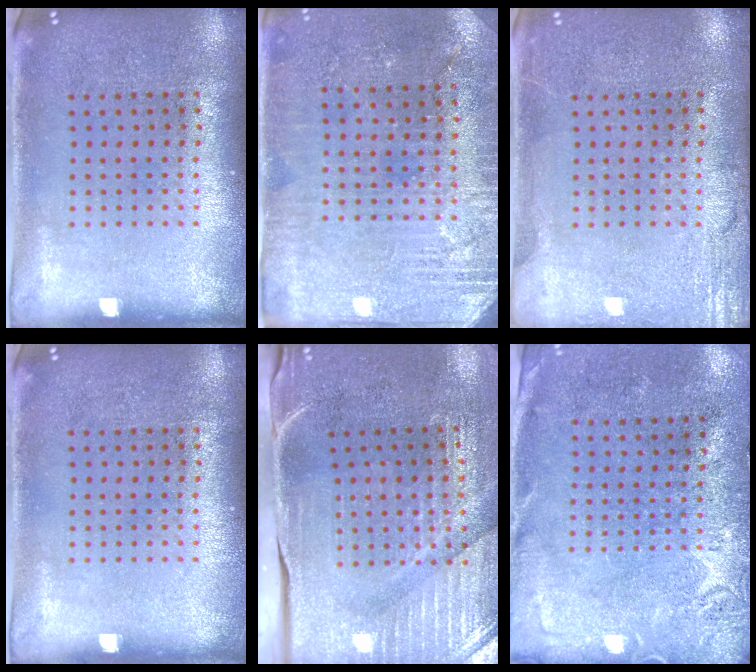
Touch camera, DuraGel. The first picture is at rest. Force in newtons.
{"total": 2.9, "press": 2.8, "slide": 0.6}
{"total": 2.7, "press": 2.7, "slide": 0.3}
{"total": 0.0}
{"total": 3.9, "press": 3.6, "slide": 1.4}
{"total": 2.8, "press": 2.3, "slide": 1.6}